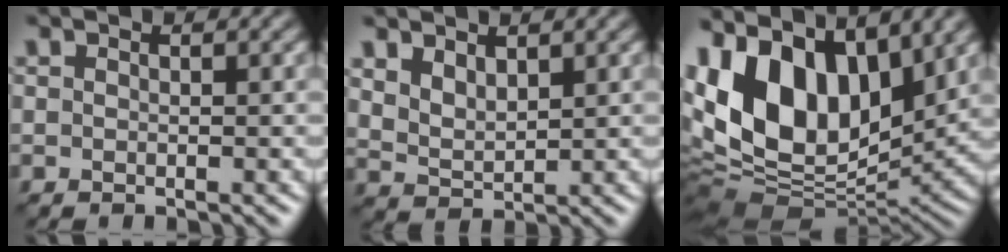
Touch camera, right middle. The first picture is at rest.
{"total": 2.8, "force": [1.8, 1.6, 1.6], "torque": [-0.037, -0.007, 0.041]}
{"total": 14.6, "force": [4.4, 8.5, 10.9], "torque": [-0.226, 0.002, 0.077]}